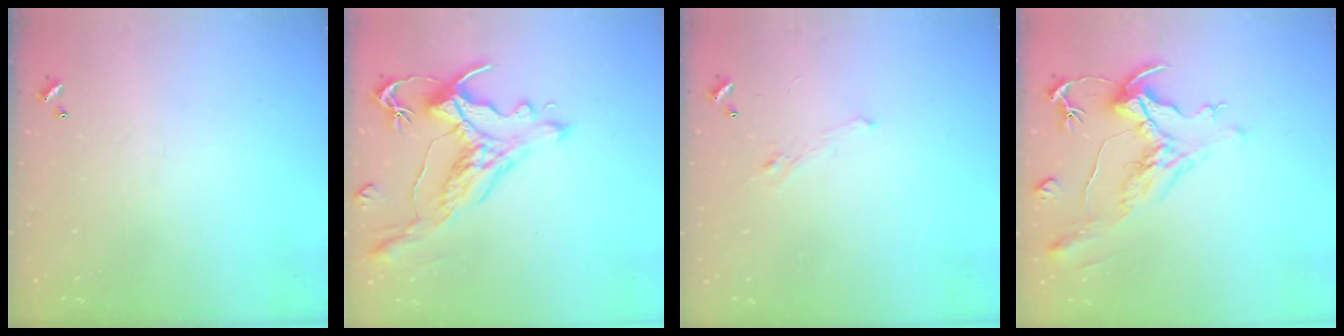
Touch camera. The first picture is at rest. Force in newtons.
{"total": 1.7, "press": 1.2, "slide": 1.1}
{"total": 1.2, "press": 0.8, "slide": 0.9}
{"total": 1.8, "press": 0.8, "slide": 1.5}